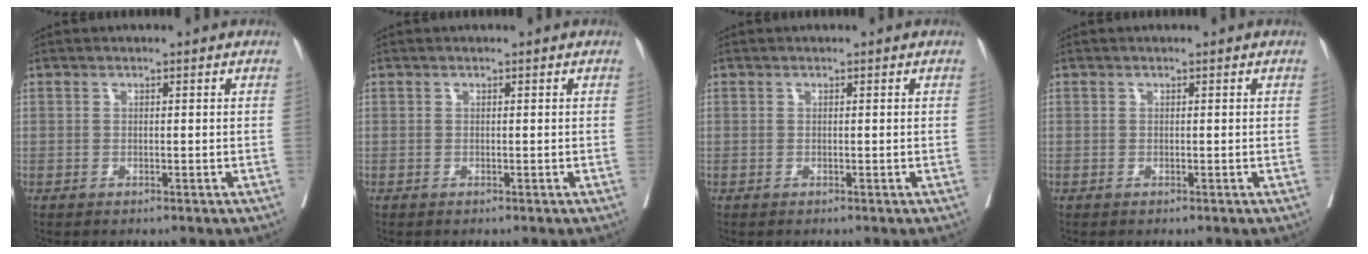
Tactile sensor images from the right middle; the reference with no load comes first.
{"total": 0.0}
{"total": 0.0}
{"total": 0.0}